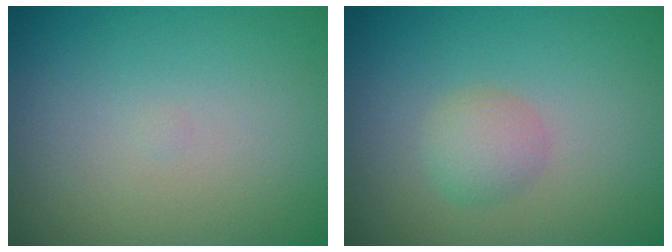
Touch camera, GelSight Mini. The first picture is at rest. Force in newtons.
{"total": 1.7, "press": 1.7, "slide": 0.1}